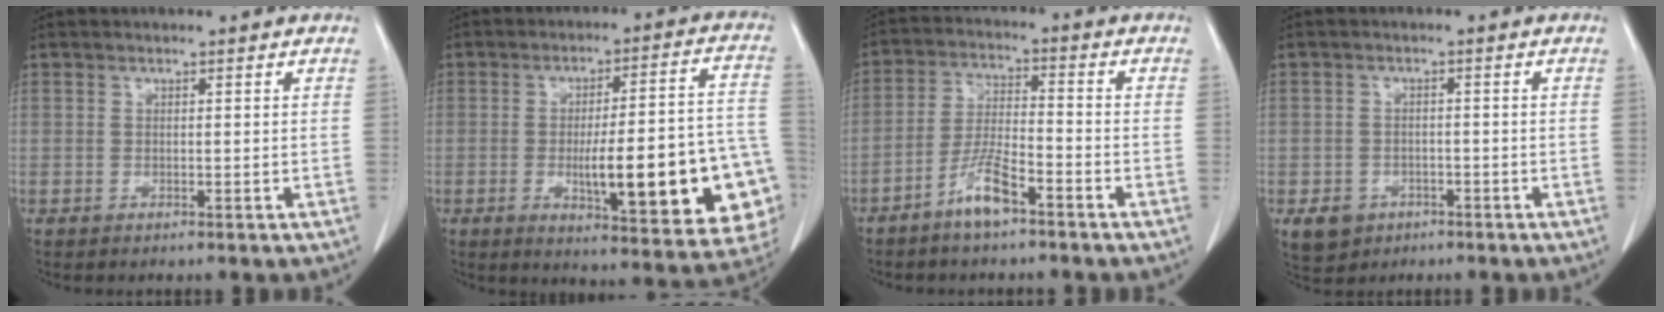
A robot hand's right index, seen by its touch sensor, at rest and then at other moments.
{"total": 22.0, "force": [-5.2, 4.1, 21.0], "torque": [-0.206, 0.018, -0.054]}
{"total": 6.5, "force": [-4.3, 1.1, 4.8], "torque": [-0.099, -0.001, -0.082]}
{"total": 4.4, "force": [-2.0, 3.7, 1.1], "torque": [-0.014, 0.006, -0.022]}